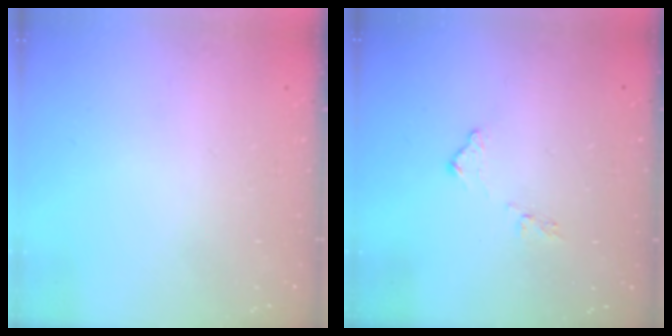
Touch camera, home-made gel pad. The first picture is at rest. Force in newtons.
{"total": 9.3, "press": 9.3, "slide": 0.5}